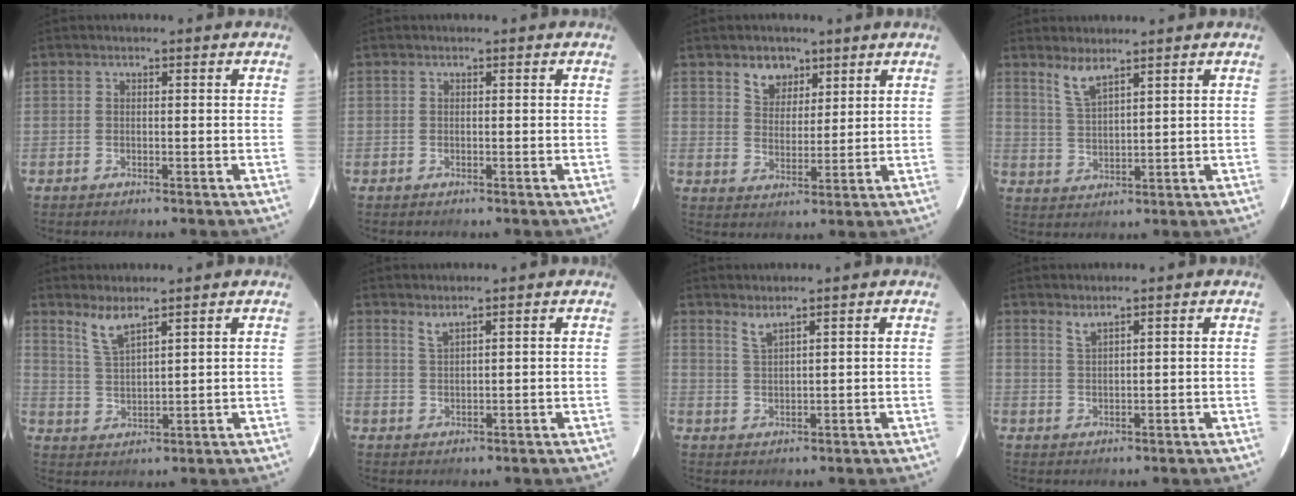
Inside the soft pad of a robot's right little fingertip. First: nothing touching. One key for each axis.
{"total": 0.0}
{"total": 5.6, "fx": 3.7, "fy": 3.8, "fz": 1.8, "tx": -0.024, "ty": 0.007, "tz": 0.067}
{"total": 4.4, "fx": 3.6, "fy": 0.6, "fz": 2.5, "tx": -0.054, "ty": -0.001, "tz": 0.076}
{"total": 4.9, "fx": 4.1, "fy": 0.6, "fz": 2.7, "tx": -0.059, "ty": -0.002, "tz": 0.086}
{"total": 1.9, "fx": 1.6, "fy": 0.0, "fz": 0.9, "tx": -0.019, "ty": -0.001, "tz": 0.030}
{"total": 2.4, "fx": 2.1, "fy": -0.1, "fz": 1.2, "tx": -0.025, "ty": -0.001, "tz": 0.040}
{"total": 1.8, "fx": 1.6, "fy": 0.0, "fz": 0.8, "tx": -0.017, "ty": 0.000, "tz": 0.029}